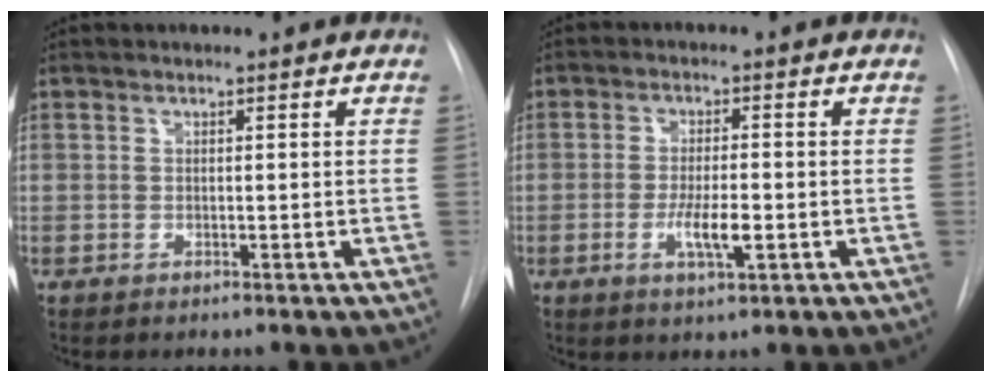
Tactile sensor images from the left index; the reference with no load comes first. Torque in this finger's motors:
{"motor_torque": [0.27, 0.52, 0.15, 0.06]}